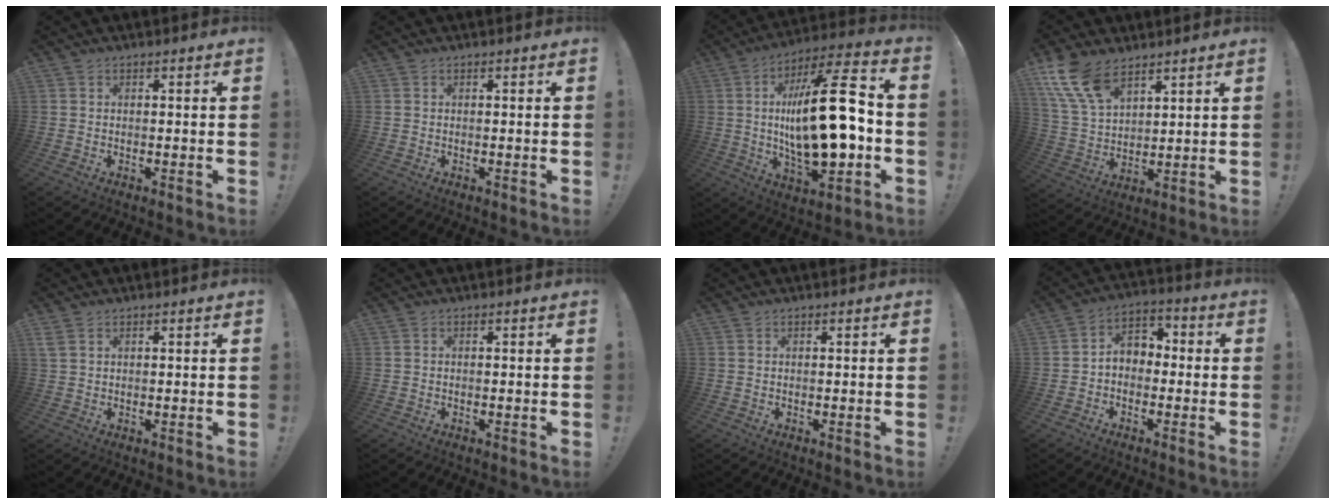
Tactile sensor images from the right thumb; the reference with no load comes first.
{"total": 0.0}
{"total": 26.5, "force": [-1.2, 9.1, 24.9], "torque": [-0.419, 0.001, -0.027]}
{"total": 13.3, "force": [9.1, 6.6, 7.2], "torque": [-0.161, -0.042, 0.177]}
{"total": 2.3, "force": [1.2, 1.3, 1.4], "torque": [-0.031, 0.004, 0.025]}
{"total": 0.0}
{"total": 0.0}
{"total": 5.9, "force": [-1.1, 4.7, 3.3], "torque": [-0.059, 0.017, -0.016]}